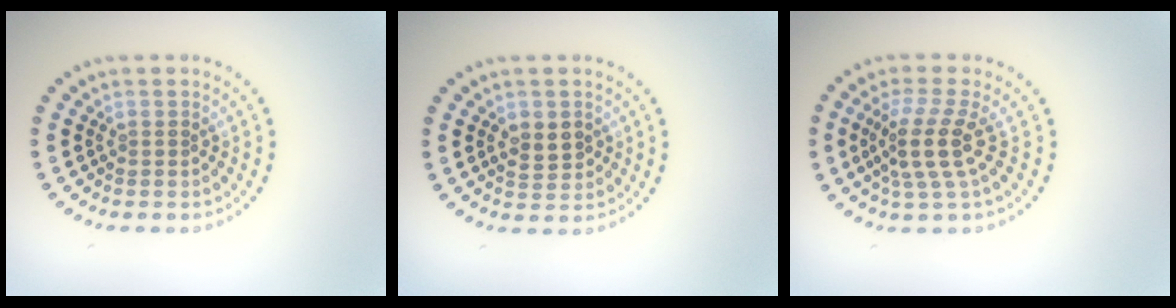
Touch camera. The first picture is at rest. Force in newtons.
{"total": 2.3, "press": 2.3, "slide": 0.4}
{"total": 3.7, "press": 2.7, "slide": 2.4}